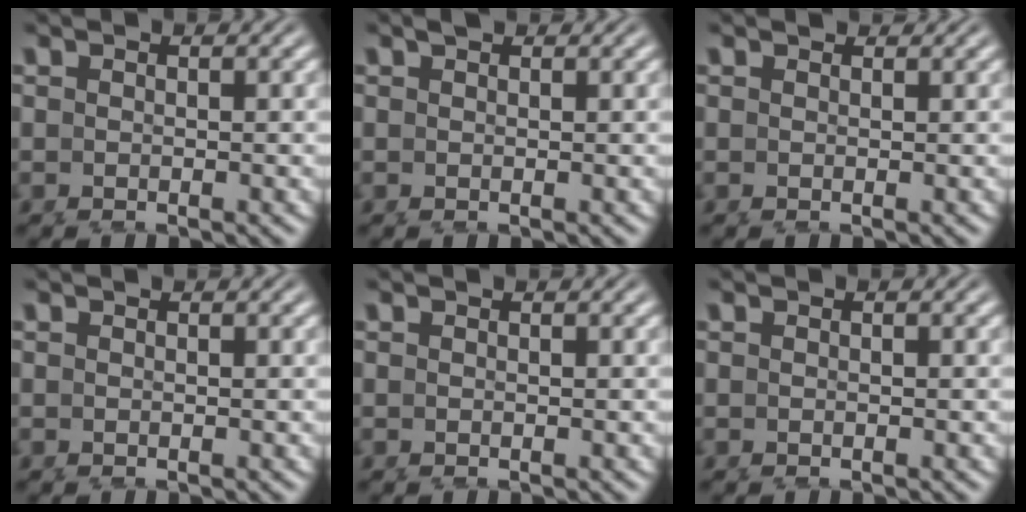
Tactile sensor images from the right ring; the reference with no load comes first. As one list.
[{"total": 0.8, "force": [0.8, -0.1, 0.1], "torque": [-0.001, 0.001, 0.016]}, {"total": 0.7, "force": [0.7, -0.2, -0.1], "torque": [0.005, -0.001, 0.015]}, {"total": 0.0}, {"total": 0.0}, {"total": 0.0}]